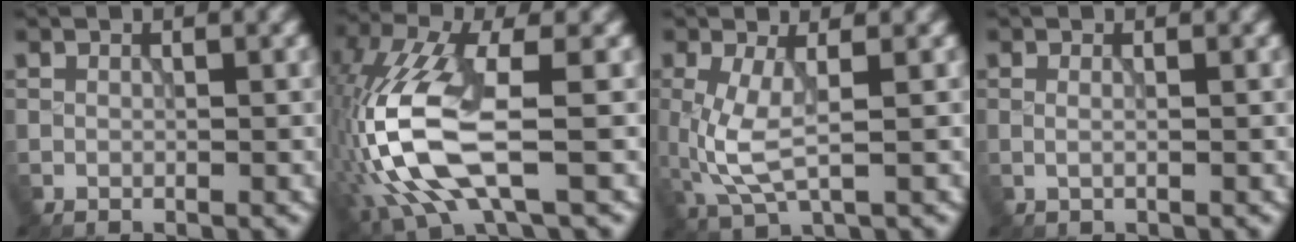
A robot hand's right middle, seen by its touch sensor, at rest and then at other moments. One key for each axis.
{"total": 9.4, "fx": -1.9, "fy": 3.3, "fz": 8.6, "tx": -0.206, "ty": 0.004, "tz": -0.041}
{"total": 4.4, "fx": 0.1, "fy": 1.5, "fz": 4.1, "tx": -0.109, "ty": -0.008, "tz": 0.000}
{"total": 0.8, "fx": 0.1, "fy": 0.3, "fz": 0.7, "tx": -0.014, "ty": -0.001, "tz": -0.004}